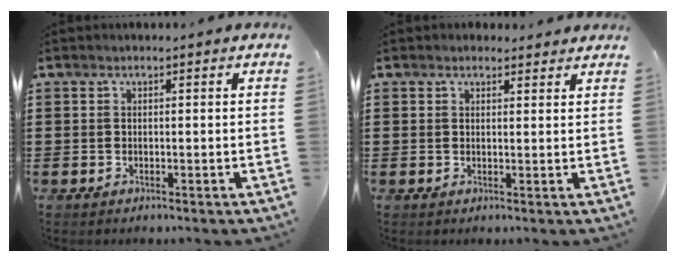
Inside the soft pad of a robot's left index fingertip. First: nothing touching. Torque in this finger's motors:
{"motor_torque": [1.21, 0.93, 0.13, -0.01]}